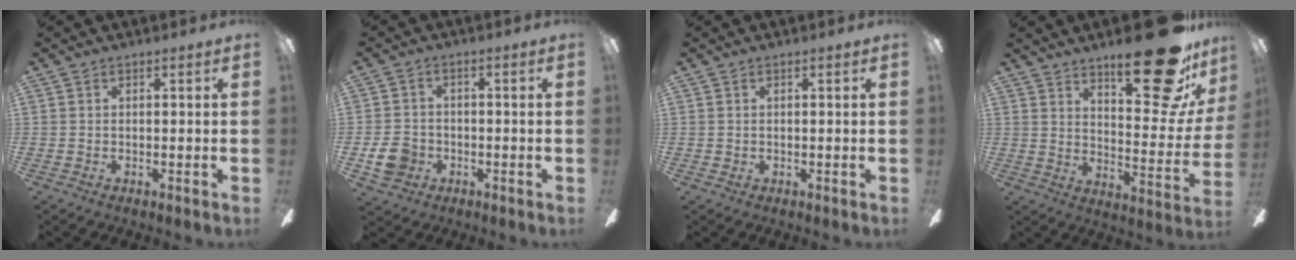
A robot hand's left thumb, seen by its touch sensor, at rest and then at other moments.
{"total": 6.7, "force": [-2.2, 5.6, 2.9], "torque": [-0.052, 0.014, -0.040]}
{"total": 0.6, "force": [0.3, 0.4, 0.1], "torque": [-0.003, 0.005, 0.005]}
{"total": 25.6, "force": [16.4, 8.2, 17.8], "torque": [-0.233, -0.104, 0.260]}